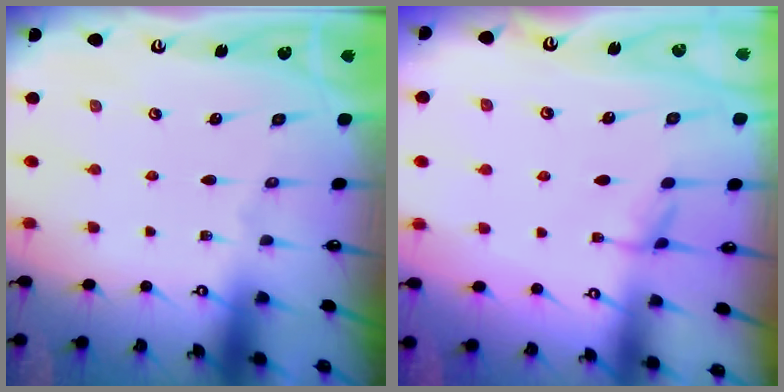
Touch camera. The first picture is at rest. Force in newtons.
{"total": 2.6, "press": 2.6, "slide": 0.5}